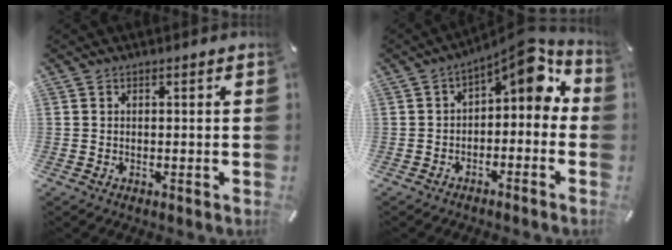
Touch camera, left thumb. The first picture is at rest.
{"total": 7.0, "force": [3.7, 3.0, 5.1], "torque": [-0.063, -0.041, 0.053]}